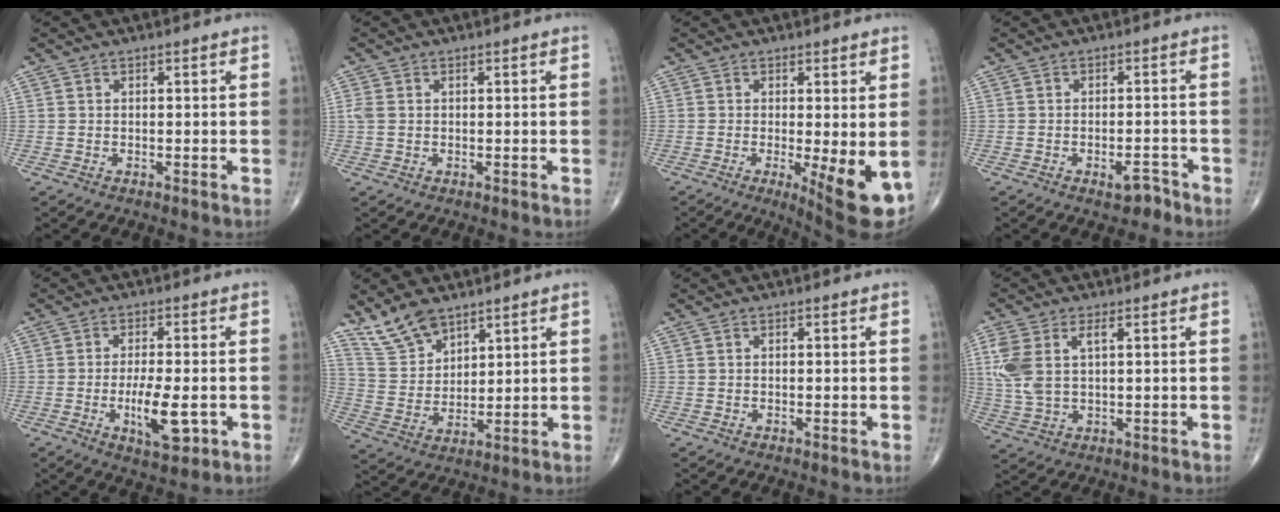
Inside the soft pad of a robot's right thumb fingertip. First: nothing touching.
{"total": 1.8, "force": [0.2, 1.3, 1.2], "torque": [-0.039, 0.004, 0.004]}
{"total": 9.7, "force": [-2.2, 2.5, 9.1], "torque": [-0.119, -0.023, -0.026]}
{"total": 3.2, "force": [-2.1, 1.4, 1.9], "torque": [-0.018, 0.015, -0.030]}
{"total": 8.4, "force": [-2.2, 3.0, 7.6], "torque": [-0.126, -0.007, -0.032]}
{"total": 8.7, "force": [6.8, 4.0, 3.7], "torque": [-0.060, -0.030, 0.146]}
{"total": 0.0}
{"total": 8.7, "force": [2.2, 4.4, 7.1], "torque": [-0.180, 0.008, 0.051]}